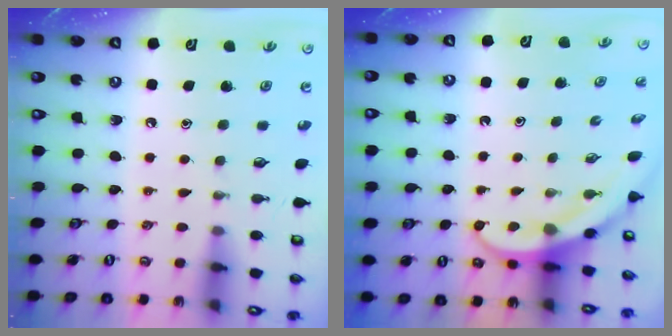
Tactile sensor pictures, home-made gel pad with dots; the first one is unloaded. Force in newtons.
{"total": 3.9, "press": 3.9, "slide": 0.4}